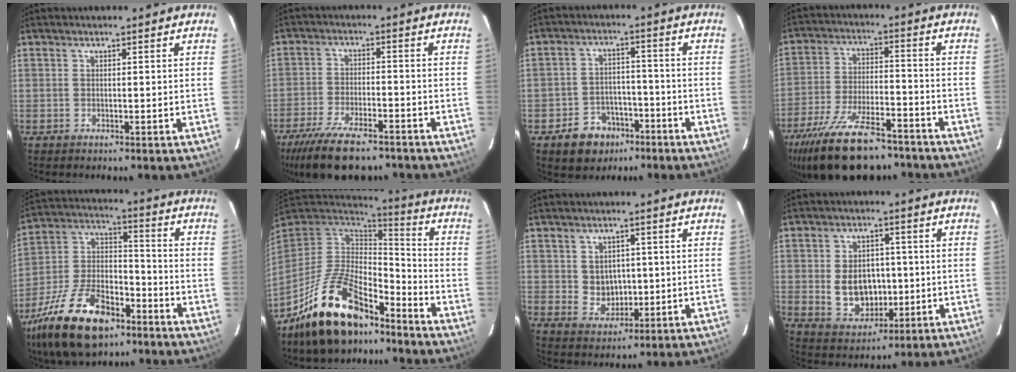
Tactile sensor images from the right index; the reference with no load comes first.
{"total": 15.3, "force": [-11.8, 5.2, 8.4], "torque": [-0.180, -0.032, -0.191]}
{"total": 8.7, "force": [-5.3, 6.4, 2.6], "torque": [-0.071, 0.024, -0.064]}
{"total": 21.3, "force": [-16.5, 7.4, 11.3], "torque": [-0.229, -0.028, -0.256]}
{"total": 21.7, "force": [-13.5, 10.6, 13.4], "torque": [-0.281, -0.004, -0.231]}
{"total": 19.7, "force": [-13.7, 8.0, 11.8], "torque": [-0.234, -0.011, -0.232]}
{"total": 5.1, "force": [0.6, 4.5, 2.3], "torque": [-0.041, 0.005, 0.022]}
{"total": 9.3, "force": [-0.6, 7.1, 6.0], "torque": [-0.127, 0.004, 0.011]}